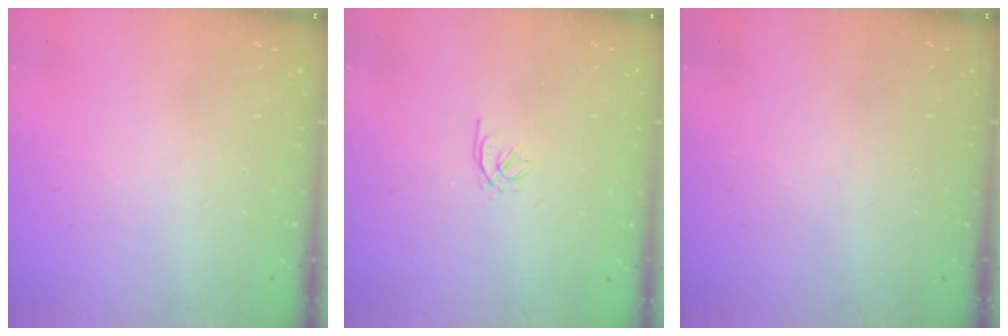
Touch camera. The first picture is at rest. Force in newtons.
{"total": 0.9, "press": 0.8, "slide": 0.4}
{"total": 0.0}